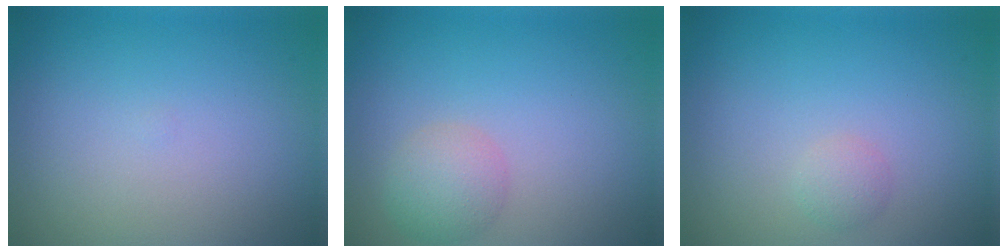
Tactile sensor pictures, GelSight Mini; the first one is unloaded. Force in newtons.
{"total": 2.5, "press": 2.5, "slide": 0.1}
{"total": 1.1, "press": 1.1, "slide": 0.0}